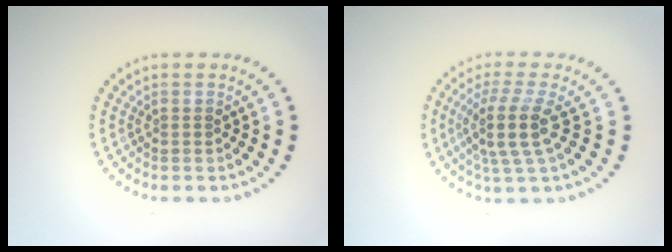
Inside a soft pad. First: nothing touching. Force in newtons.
{"total": 3.9, "press": 3.0, "slide": 2.5}